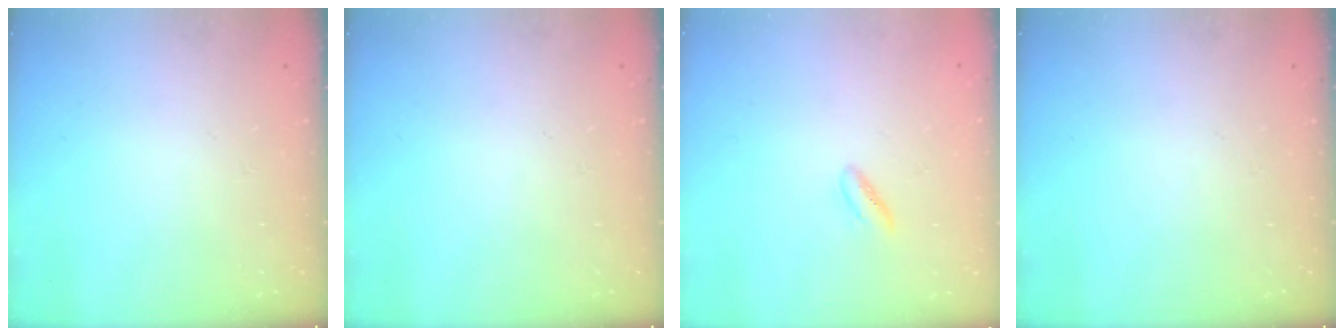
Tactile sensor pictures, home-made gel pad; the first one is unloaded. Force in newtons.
{"total": 0.0}
{"total": 2.8, "press": 2.5, "slide": 1.3}
{"total": 0.0}